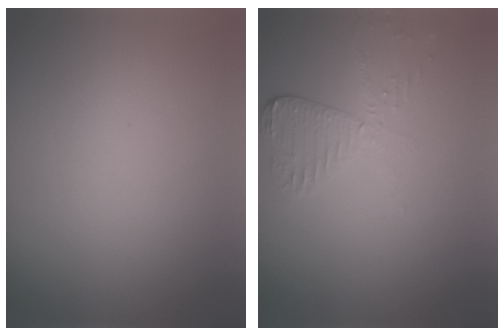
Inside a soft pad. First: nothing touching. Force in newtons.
{"total": 2.7, "press": 2.4, "slide": 1.2}